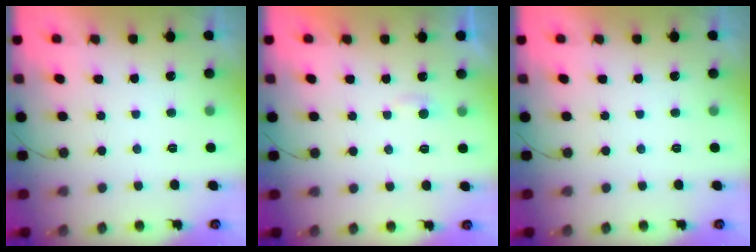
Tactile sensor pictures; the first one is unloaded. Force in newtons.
{"total": 2.4, "press": 2.4, "slide": 0.2}
{"total": 0.0}